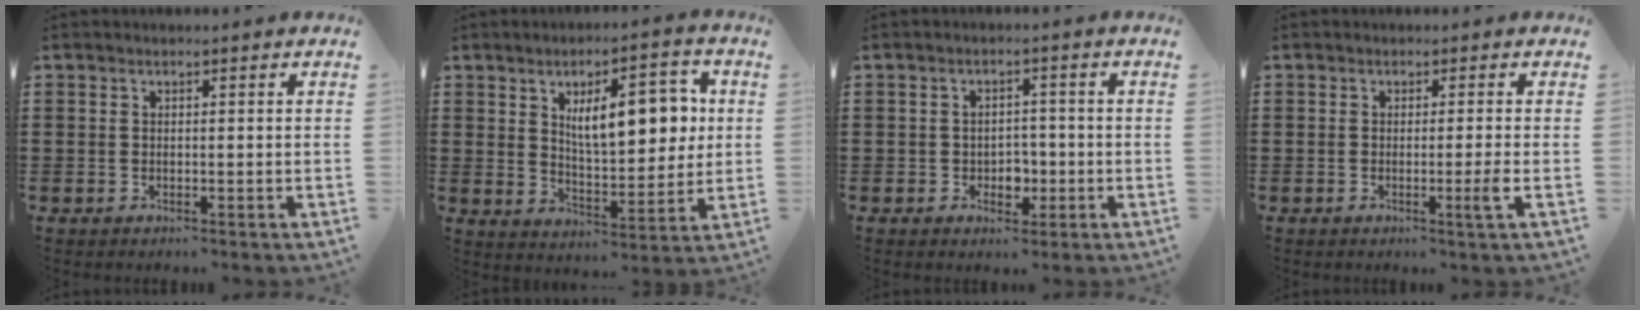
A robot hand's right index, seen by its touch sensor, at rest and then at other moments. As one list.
[{"total": 11.2, "force": [2.9, 4.8, 9.7], "torque": [-0.148, 0.000, 0.043]}, {"total": 2.7, "force": [-0.9, 2.1, 1.4], "torque": [-0.025, -0.001, -0.023]}, {"total": 3.2, "force": [-0.7, -0.7, 3.0], "torque": [-0.049, -0.015, -0.015]}]